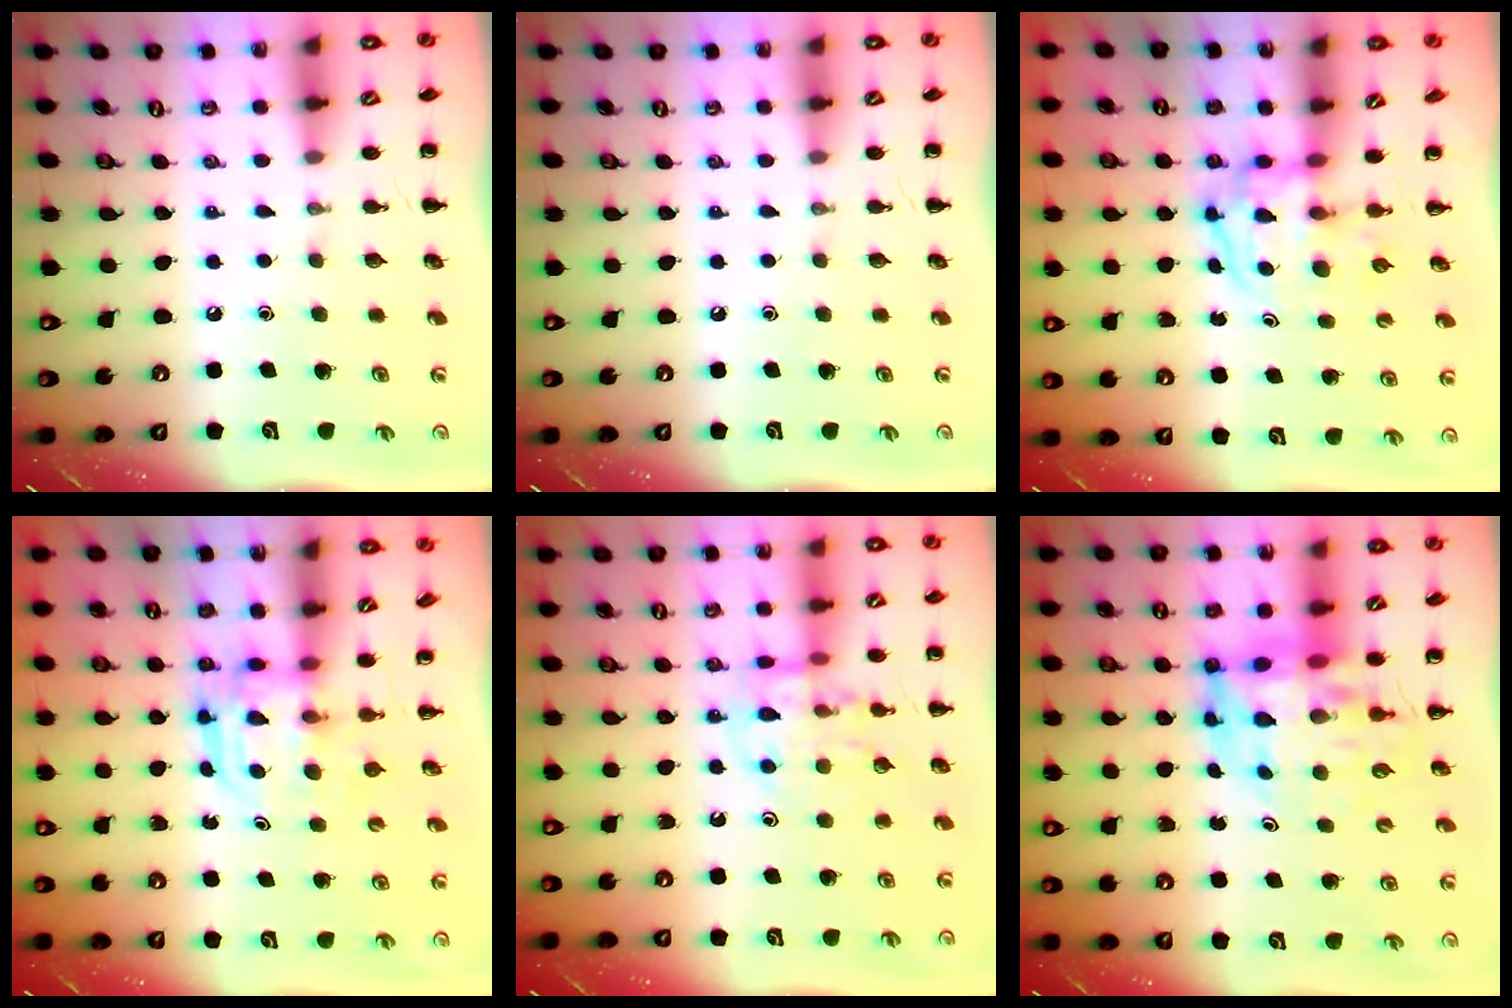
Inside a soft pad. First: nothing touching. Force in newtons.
{"total": 0.0}
{"total": 3.7, "press": 3.7, "slide": 0.5}
{"total": 3.0, "press": 3.0, "slide": 0.2}
{"total": 11.8, "press": 11.6, "slide": 1.7}
{"total": 11.3, "press": 10.7, "slide": 3.6}